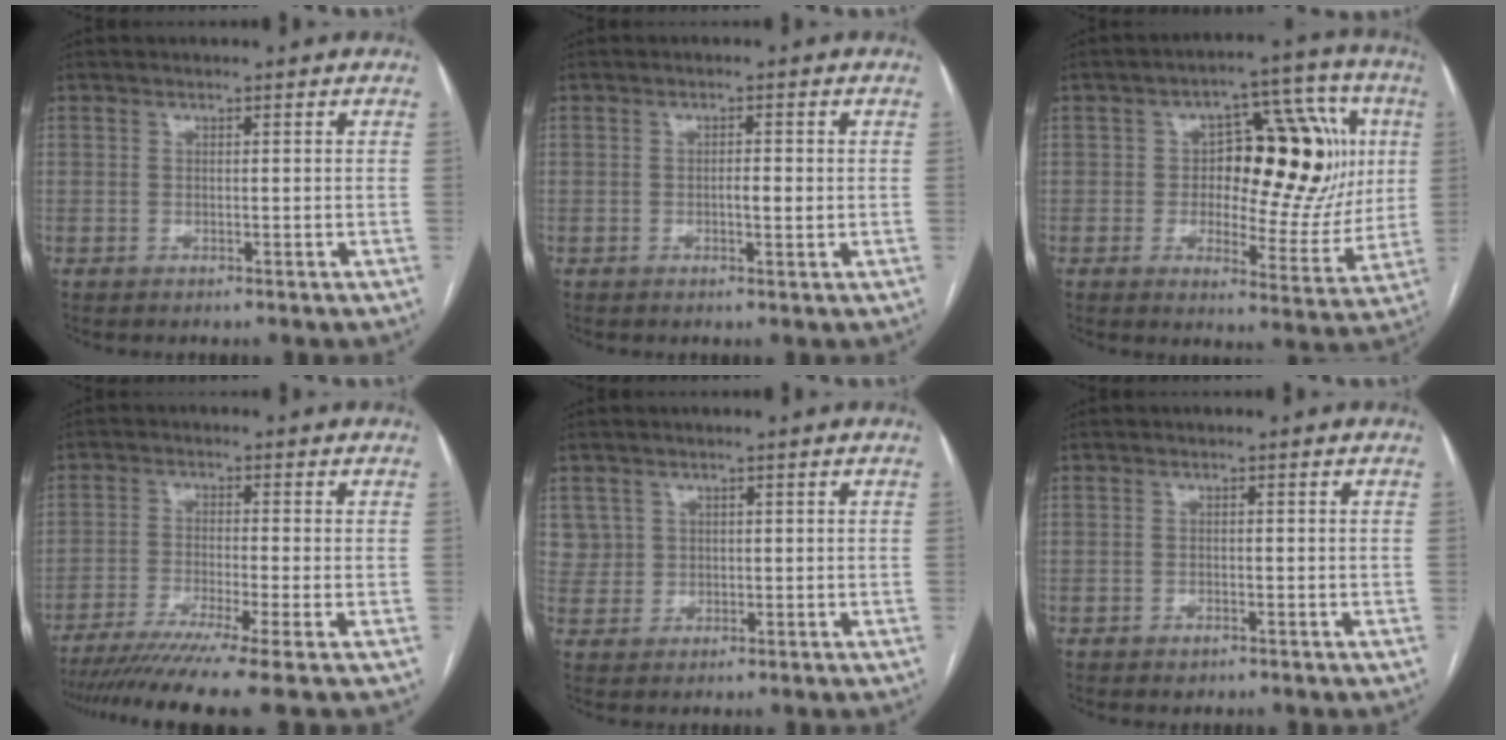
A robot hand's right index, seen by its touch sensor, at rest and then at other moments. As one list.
[{"total": 1.9, "force": [-0.2, 0.5, 1.9], "torque": [-0.032, 0.002, -0.003]}, {"total": 17.7, "force": [2.6, 8.2, 15.5], "torque": [-0.182, 0.037, 0.042]}, {"total": 11.3, "force": [-8.7, -1.9, 7.0], "torque": [-0.099, -0.031, -0.135]}, {"total": 3.2, "force": [1.4, 2.9, -0.3], "torque": [0.023, 0.009, 0.023]}, {"total": 0.9, "force": [-0.6, 0.5, 0.4], "torque": [-0.009, 0.000, -0.006]}]